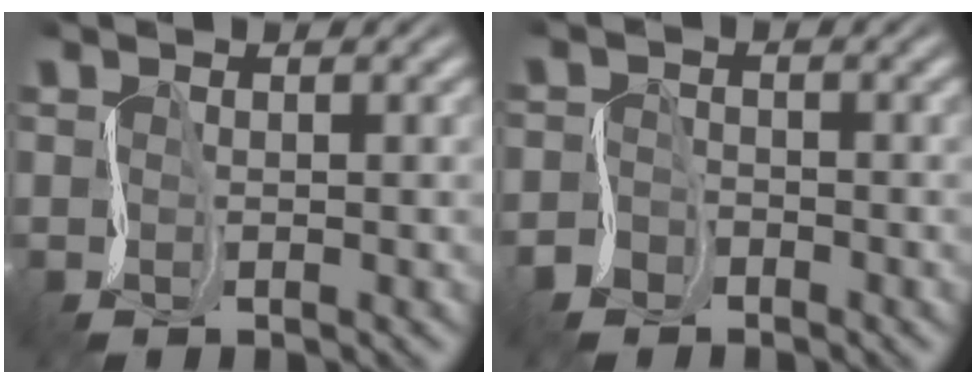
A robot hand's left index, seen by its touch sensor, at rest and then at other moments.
{"total": 1.7, "force": [-1.3, 1.1, -0.2], "torque": [0.000, 0.001, -0.032]}